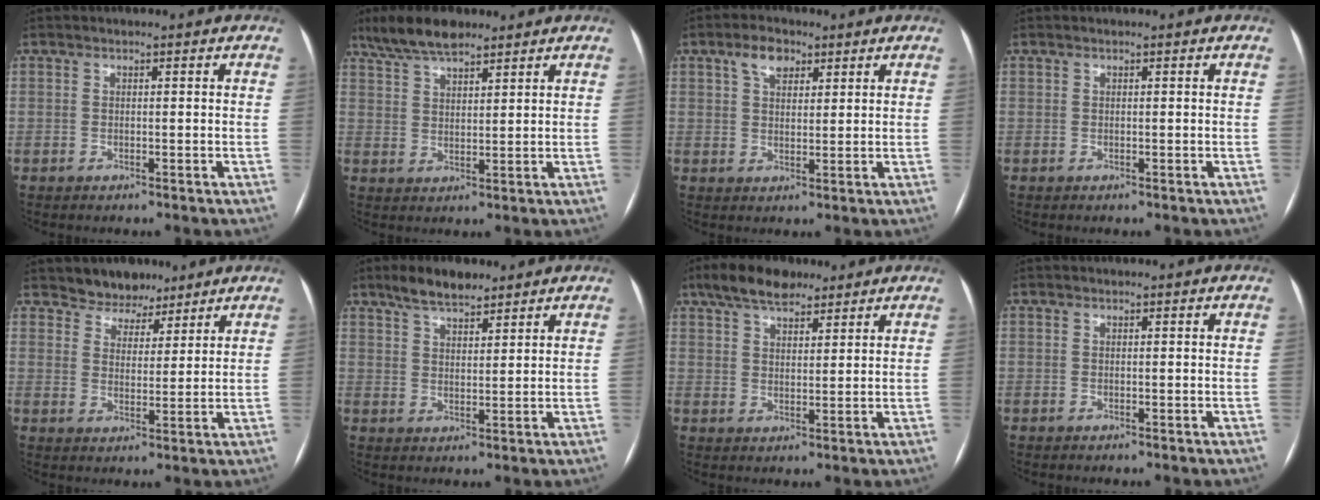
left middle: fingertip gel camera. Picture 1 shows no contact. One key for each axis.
{"total": 7.6, "fx": 6.1, "fy": 2.1, "fz": 4.1, "tx": -0.081, "ty": 0.016, "tz": 0.114}
{"total": 4.5, "fx": 2.6, "fy": 2.6, "fz": 2.7, "tx": -0.052, "ty": 0.015, "tz": 0.048}
{"total": 0.0}
{"total": 5.8, "fx": 4.8, "fy": 3.1, "fz": 0.6, "tx": -0.005, "ty": 0.005, "tz": 0.079}
{"total": 6.3, "fx": 5.0, "fy": 2.1, "fz": 3.2, "tx": -0.063, "ty": 0.011, "tz": 0.091}
{"total": 8.2, "fx": 6.1, "fy": 3.4, "fz": 4.3, "tx": -0.079, "ty": 0.020, "tz": 0.107}
{"total": 0.0}